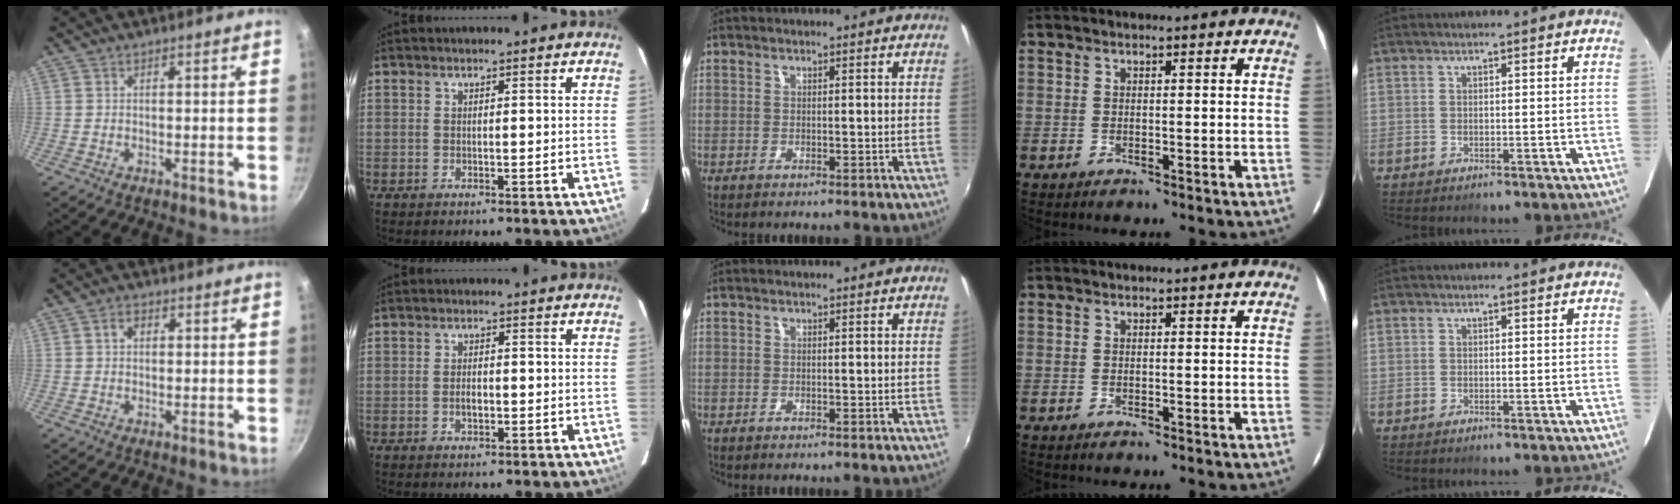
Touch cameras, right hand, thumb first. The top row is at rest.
{"thumb": {"total": 2.4, "force": [0.5, 1.8, 1.5], "torque": [-0.015, 0.005, 0.007]}, "index": {"total": 2.1, "force": [-0.6, 1.2, 1.7], "torque": [-0.030, 0.003, -0.010]}}